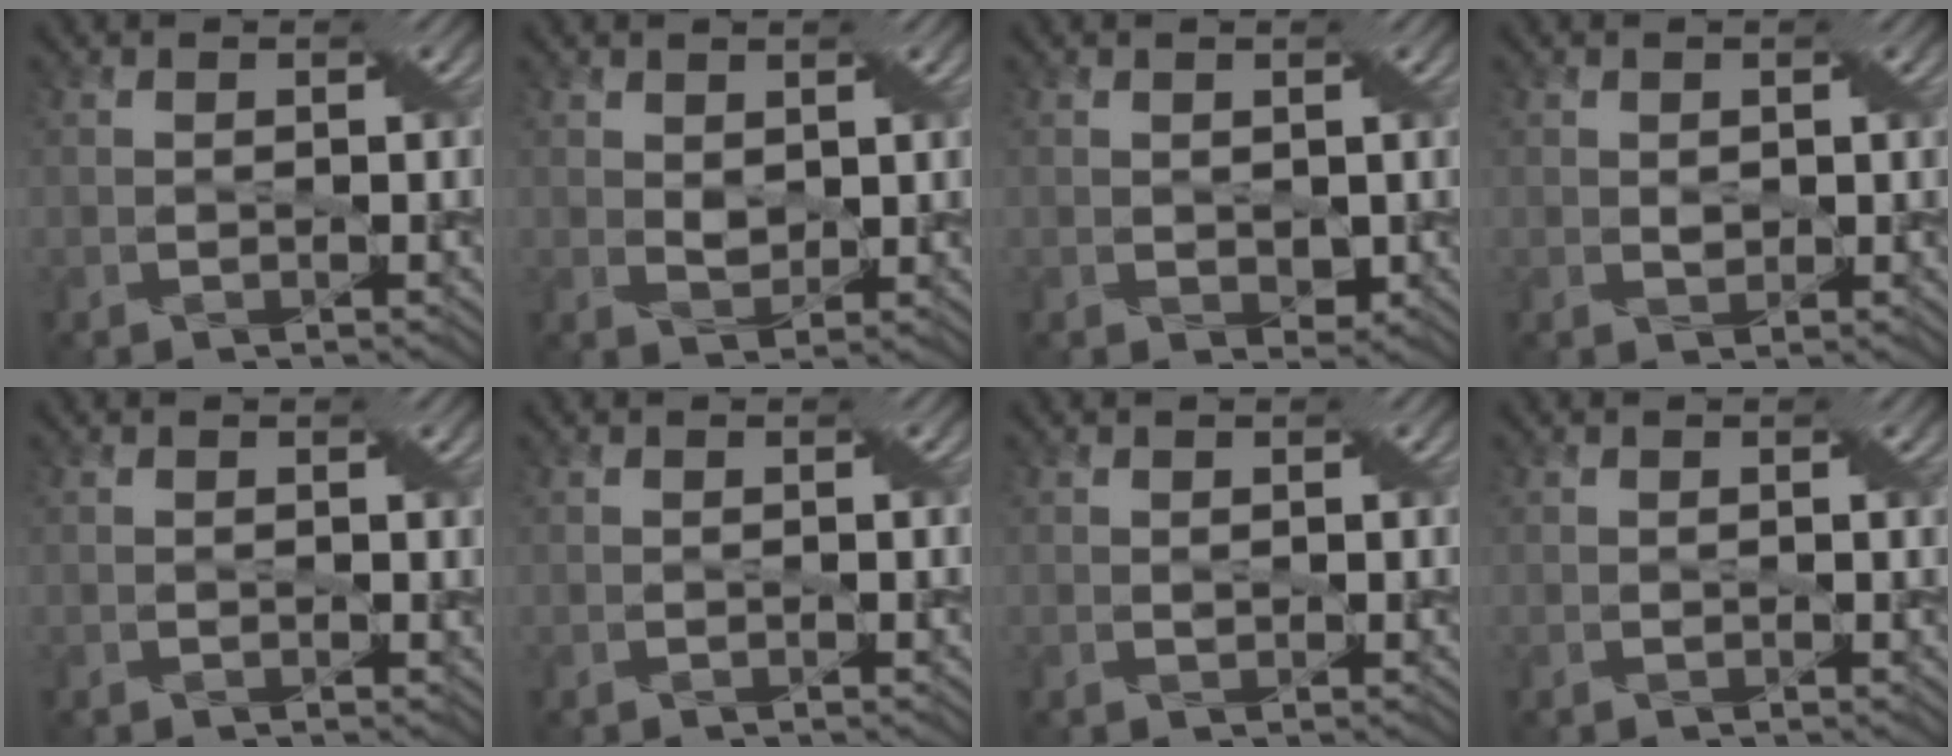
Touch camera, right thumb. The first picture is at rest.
{"total": 2.2, "force": [1.1, 1.5, 1.1], "torque": [-0.029, -0.002, 0.023]}
{"total": 1.5, "force": [0.3, 1.2, 0.8], "torque": [-0.018, -0.006, 0.009]}
{"total": 1.2, "force": [0.4, 0.9, 0.6], "torque": [-0.016, -0.003, 0.010]}
{"total": 0.7, "force": [0.3, 0.6, 0.1], "torque": [-0.008, -0.002, 0.003]}
{"total": 0.0}
{"total": 0.6, "force": [0.3, 0.5, 0.2], "torque": [-0.008, -0.001, 0.007]}
{"total": 0.5, "force": [0.3, 0.4, 0.2], "torque": [-0.002, -0.001, 0.006]}